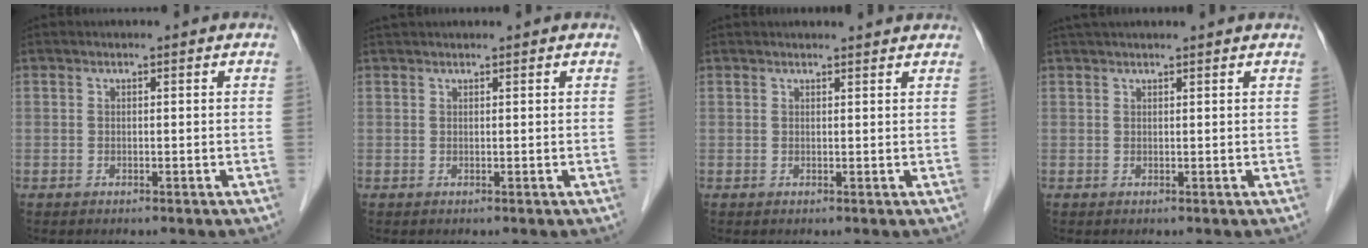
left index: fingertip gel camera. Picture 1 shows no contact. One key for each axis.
{"total": 2.2, "fx": 2.1, "fy": 0.0, "fz": 0.8, "tx": -0.006, "ty": 0.030, "tz": 0.038}
{"total": 4.0, "fx": 3.9, "fy": 0.2, "fz": 0.8, "tx": -0.012, "ty": 0.017, "tz": 0.039}
{"total": 7.2, "fx": 6.6, "fy": 0.1, "fz": 3.0, "tx": -0.041, "ty": 0.039, "tz": 0.083}